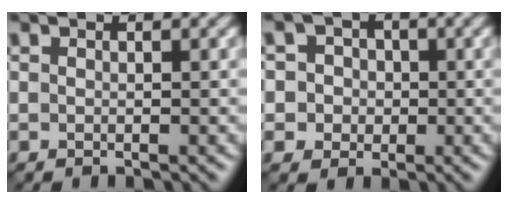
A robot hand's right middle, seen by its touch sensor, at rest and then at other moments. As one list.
[{"total": 4.7, "force": [0.6, 4.4, 1.4], "torque": [-0.007, 0.030, -0.011]}]